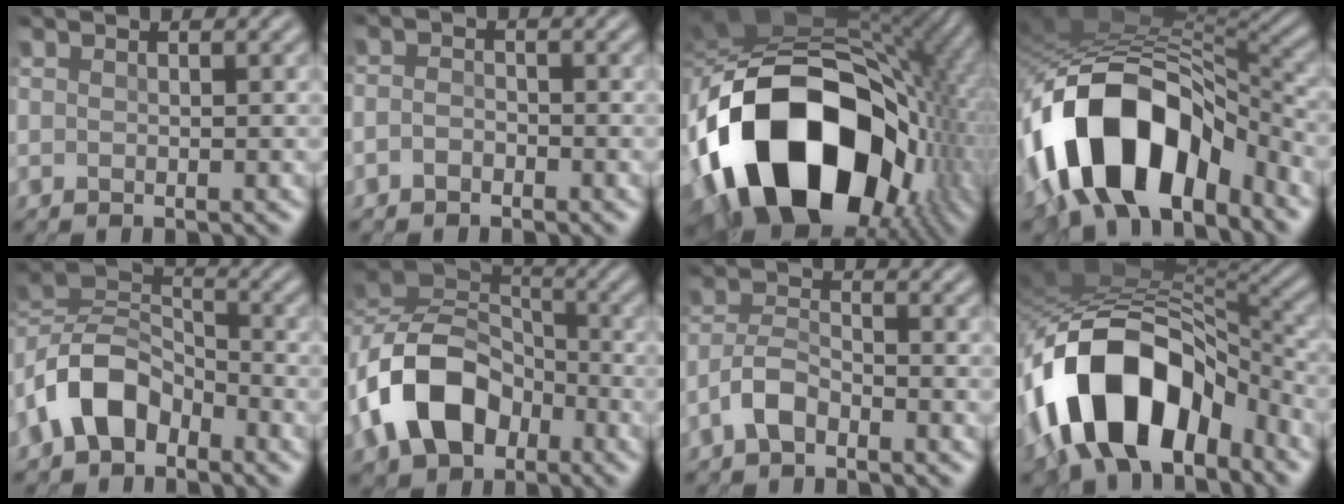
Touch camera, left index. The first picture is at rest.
{"total": 1.2, "force": [-1.0, 0.6, 0.4], "torque": [-0.009, 0.007, -0.023]}
{"total": 20.6, "force": [-4.0, 13.4, 15.2], "torque": [-0.300, -0.020, -0.051]}
{"total": 12.8, "force": [-6.4, 6.3, 9.2], "torque": [-0.155, 0.004, -0.104]}
{"total": 7.6, "force": [-3.9, 4.6, 4.6], "torque": [-0.094, 0.015, -0.091]}
{"total": 10.6, "force": [-4.1, 7.3, 6.5], "torque": [-0.138, 0.007, -0.085]}
{"total": 3.0, "force": [-2.1, 1.0, 1.8], "torque": [-0.040, 0.011, -0.048]}
{"total": 13.8, "force": [-6.1, 7.4, 9.9], "torque": [-0.169, 0.012, -0.104]}